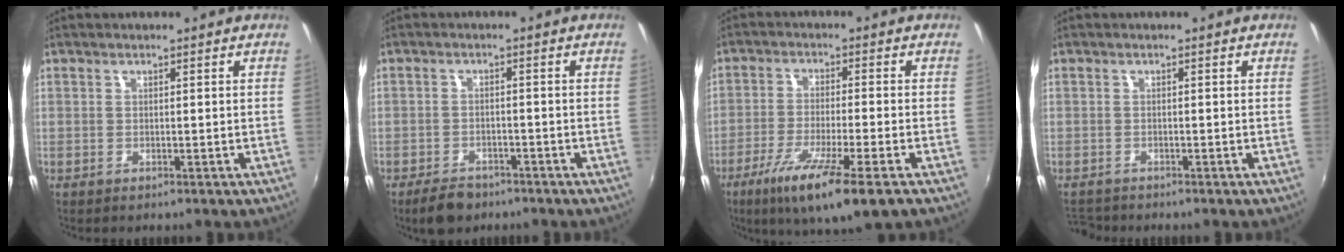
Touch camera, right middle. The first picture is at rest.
{"total": 5.5, "force": [-4.1, 2.9, 2.1], "torque": [-0.056, 0.004, -0.061]}
{"total": 12.5, "force": [-7.1, 1.1, 10.2], "torque": [-0.202, -0.038, -0.127]}
{"total": 2.9, "force": [-2.7, 0.8, 0.5], "torque": [-0.023, -0.015, -0.052]}